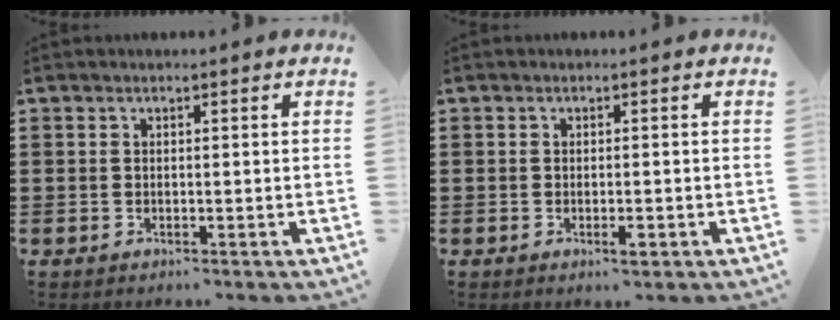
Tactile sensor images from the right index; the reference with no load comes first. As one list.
[{"total": 1.6, "force": [-0.6, 0.4, 1.4], "torque": [-0.025, -0.003, -0.010]}]